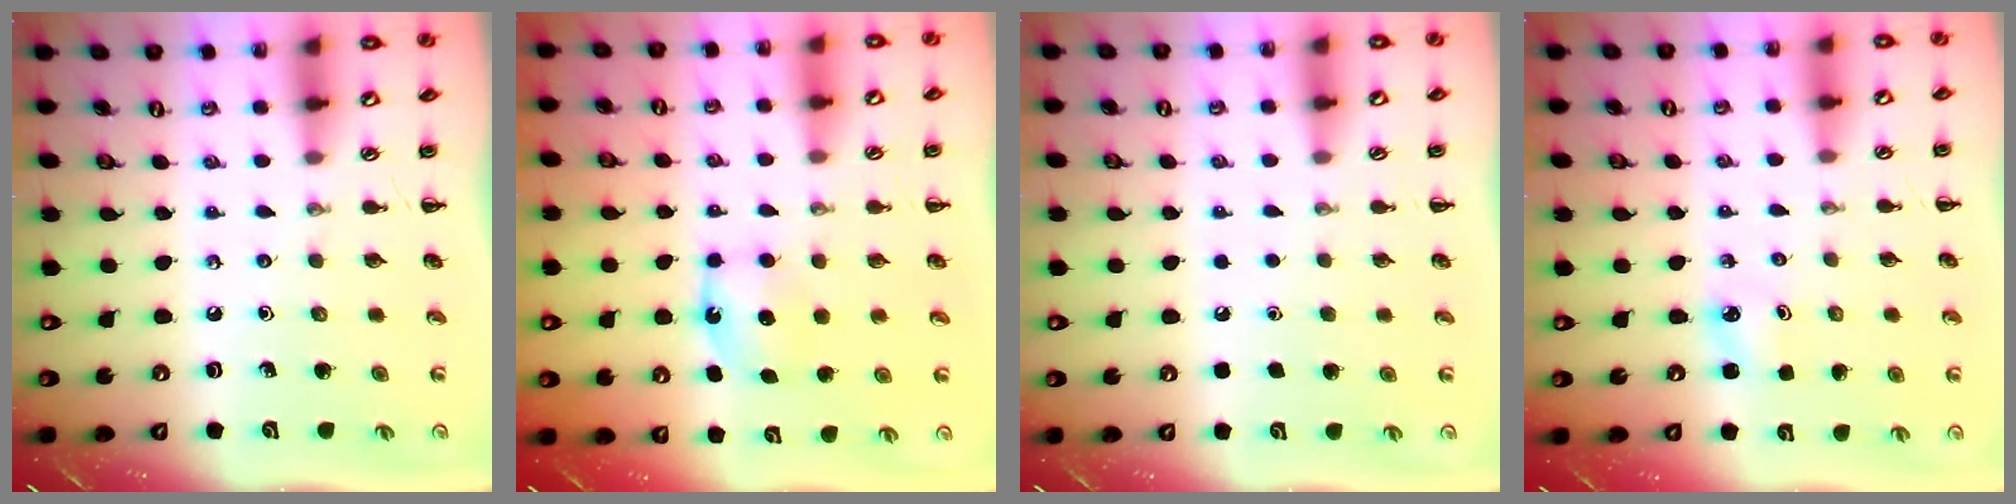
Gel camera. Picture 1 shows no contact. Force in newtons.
{"total": 5.5, "press": 5.4, "slide": 1.3}
{"total": 1.8, "press": 1.8, "slide": 0.1}
{"total": 3.1, "press": 2.9, "slide": 1.0}